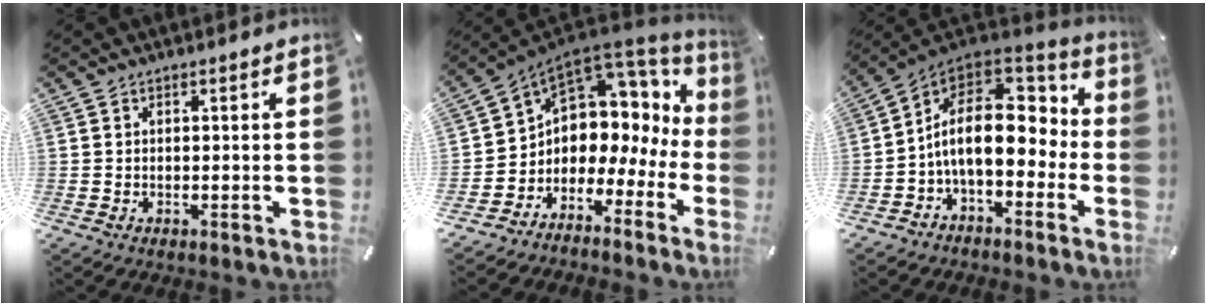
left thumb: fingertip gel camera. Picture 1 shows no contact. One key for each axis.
{"total": 6.8, "fx": 2.2, "fy": 6.4, "fz": 1.1, "tx": -0.037, "ty": -0.049, "tz": 0.045}
{"total": 16.8, "fx": 0.6, "fy": 10.1, "fz": 13.3, "tx": -0.246, "ty": -0.007, "tz": 0.011}